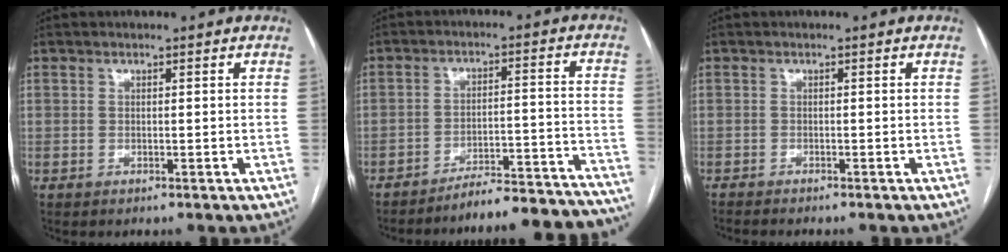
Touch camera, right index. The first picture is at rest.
{"total": 20.7, "force": [-20.0, 1.5, 4.9], "torque": [-0.016, 0.023, -0.258]}
{"total": 3.2, "force": [-2.9, 0.2, 1.4], "torque": [-0.024, -0.007, -0.039]}